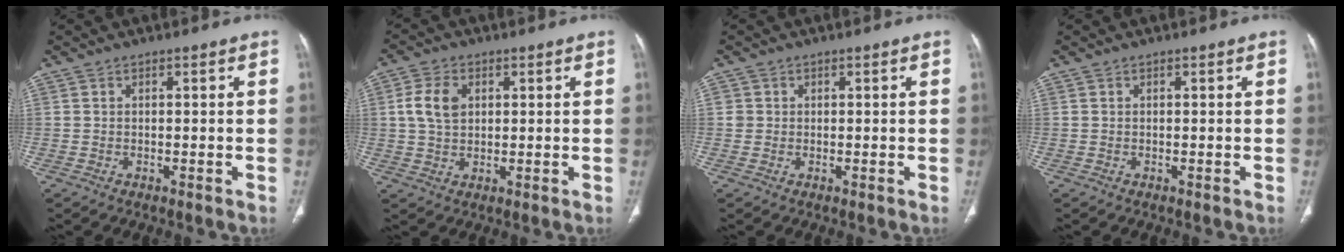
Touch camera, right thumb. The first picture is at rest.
{"total": 6.3, "force": [1.5, 4.4, 4.3], "torque": [-0.082, 0.001, 0.028]}
{"total": 1.4, "force": [0.2, 1.3, 0.1], "torque": [0.009, 0.003, 0.002]}
{"total": 0.0}